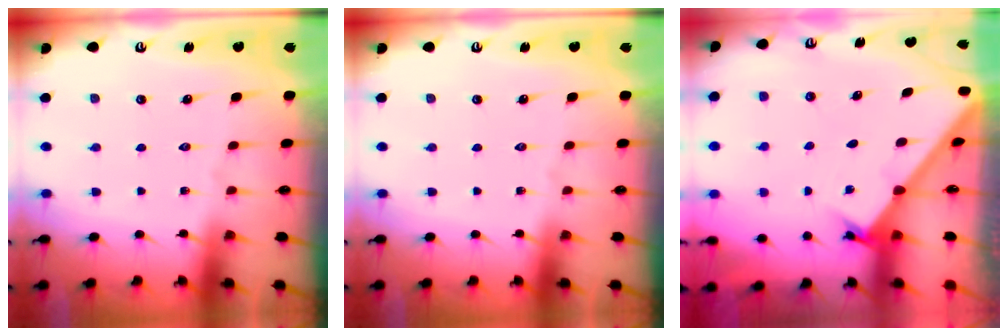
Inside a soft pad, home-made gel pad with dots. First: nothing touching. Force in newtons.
{"total": 0.0}
{"total": 1.6, "press": 1.6, "slide": 0.2}